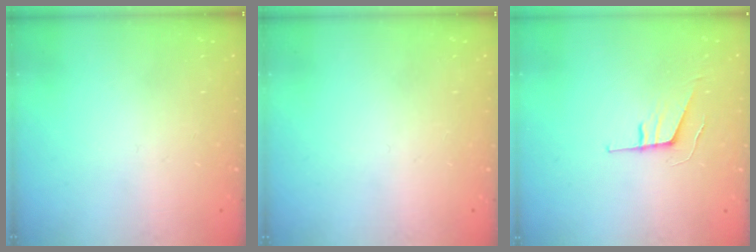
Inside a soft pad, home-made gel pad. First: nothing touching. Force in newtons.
{"total": 0.0}
{"total": 6.4, "press": 5.9, "slide": 2.5}